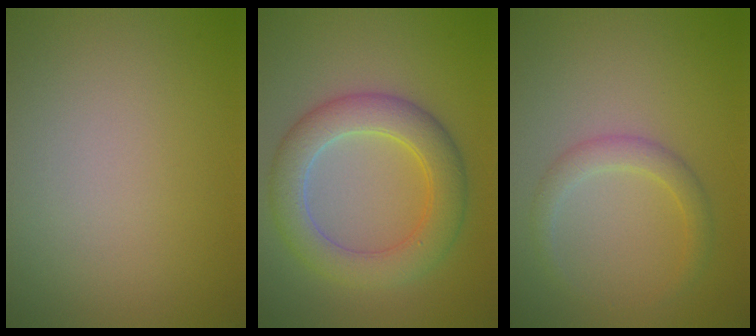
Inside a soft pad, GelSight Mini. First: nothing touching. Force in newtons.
{"total": 5.7, "press": 5.7, "slide": 0.1}
{"total": 2.0, "press": 2.0, "slide": 0.1}